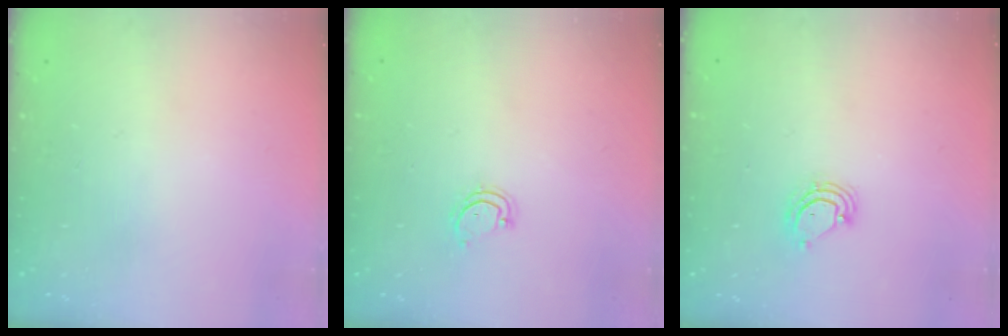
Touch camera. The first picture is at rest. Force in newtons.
{"total": 2.8, "press": 2.8, "slide": 0.3}
{"total": 5.5, "press": 5.5, "slide": 0.3}